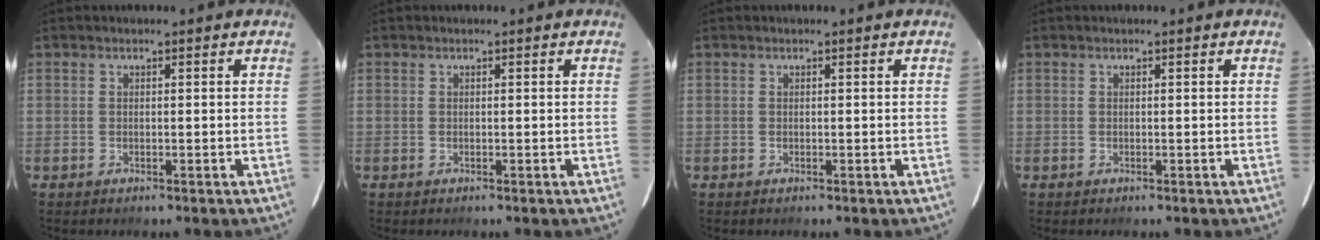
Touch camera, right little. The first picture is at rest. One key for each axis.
{"total": 0.0}
{"total": 0.0}
{"total": 0.0}